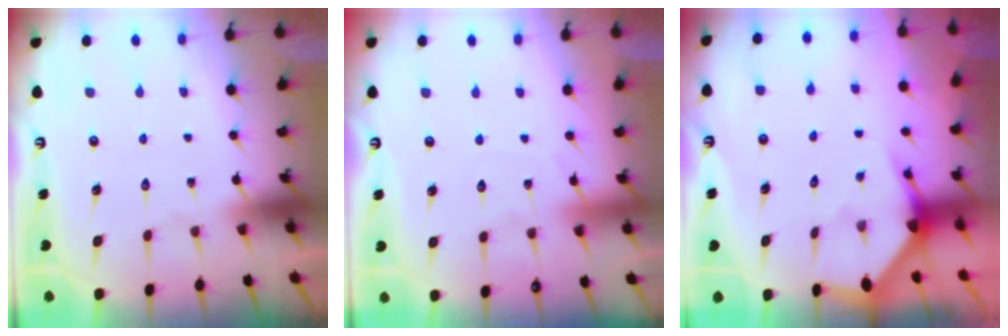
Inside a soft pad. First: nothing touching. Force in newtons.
{"total": 3.2, "press": 3.2, "slide": 0.3}
{"total": 3.2, "press": 3.2, "slide": 0.3}